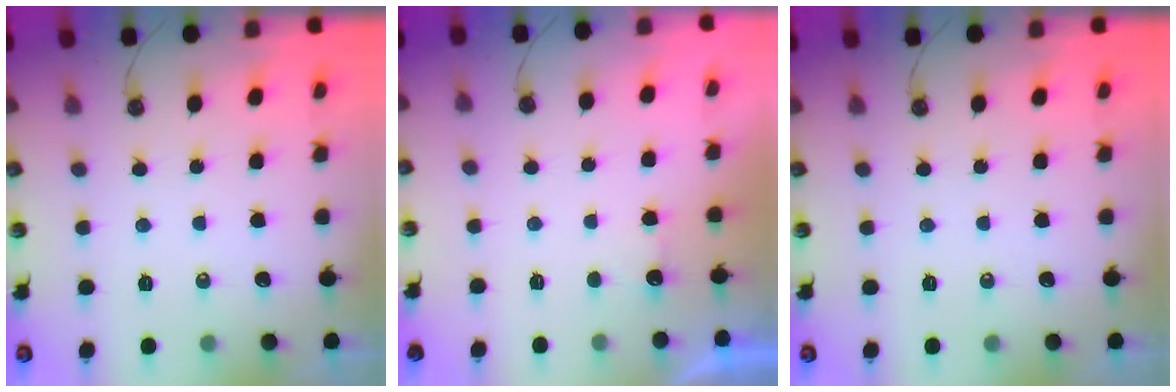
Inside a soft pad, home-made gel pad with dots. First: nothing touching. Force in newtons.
{"total": 1.0, "press": 0.7, "slide": 0.6}
{"total": 0.0}